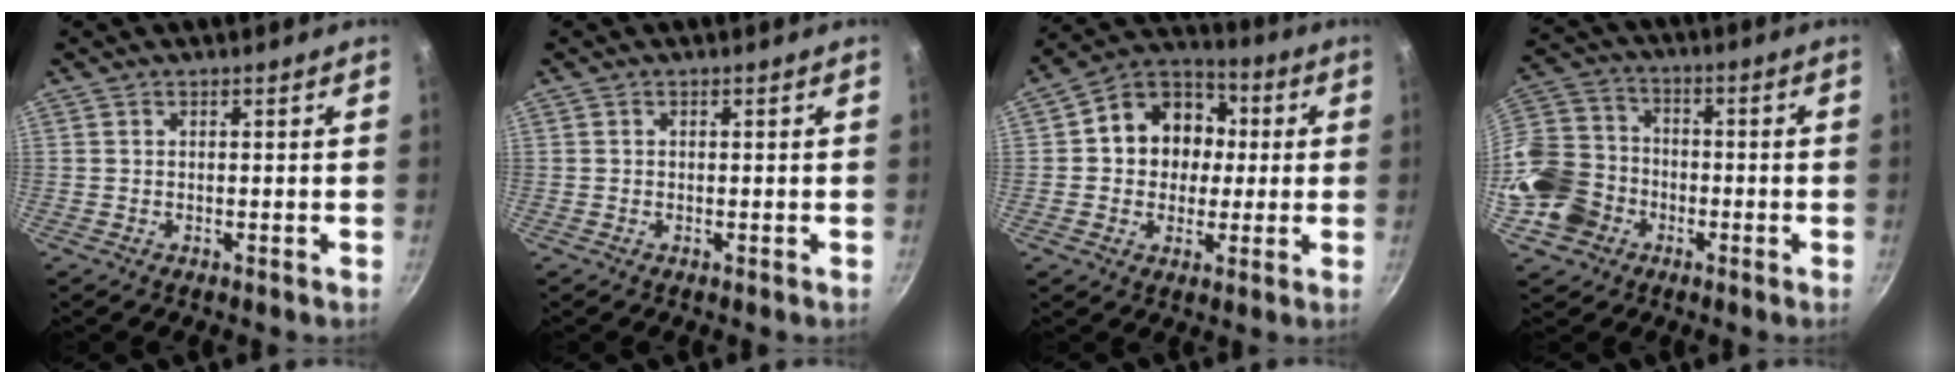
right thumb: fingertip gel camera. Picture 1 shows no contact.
{"total": 0.0}
{"total": 13.7, "force": [1.2, 11.6, 7.1], "torque": [-0.070, 0.026, 0.002]}
{"total": 15.2, "force": [-4.9, 12.8, 6.5], "torque": [-0.120, 0.046, -0.099]}